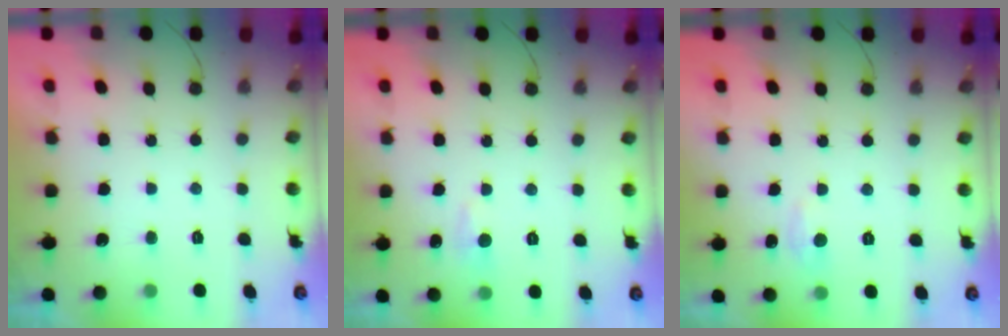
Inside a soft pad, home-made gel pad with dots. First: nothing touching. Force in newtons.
{"total": 4.5, "press": 4.4, "slide": 0.5}
{"total": 2.9, "press": 2.9, "slide": 0.4}